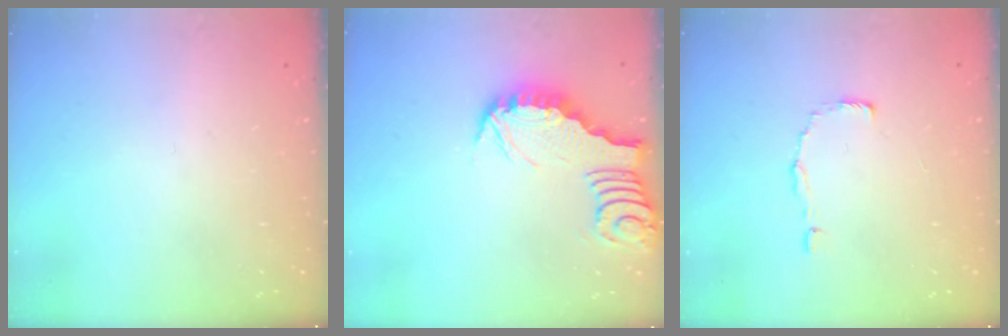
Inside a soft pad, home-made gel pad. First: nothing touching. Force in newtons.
{"total": 3.1, "press": 3.1, "slide": 0.4}
{"total": 2.0, "press": 2.0, "slide": 0.1}